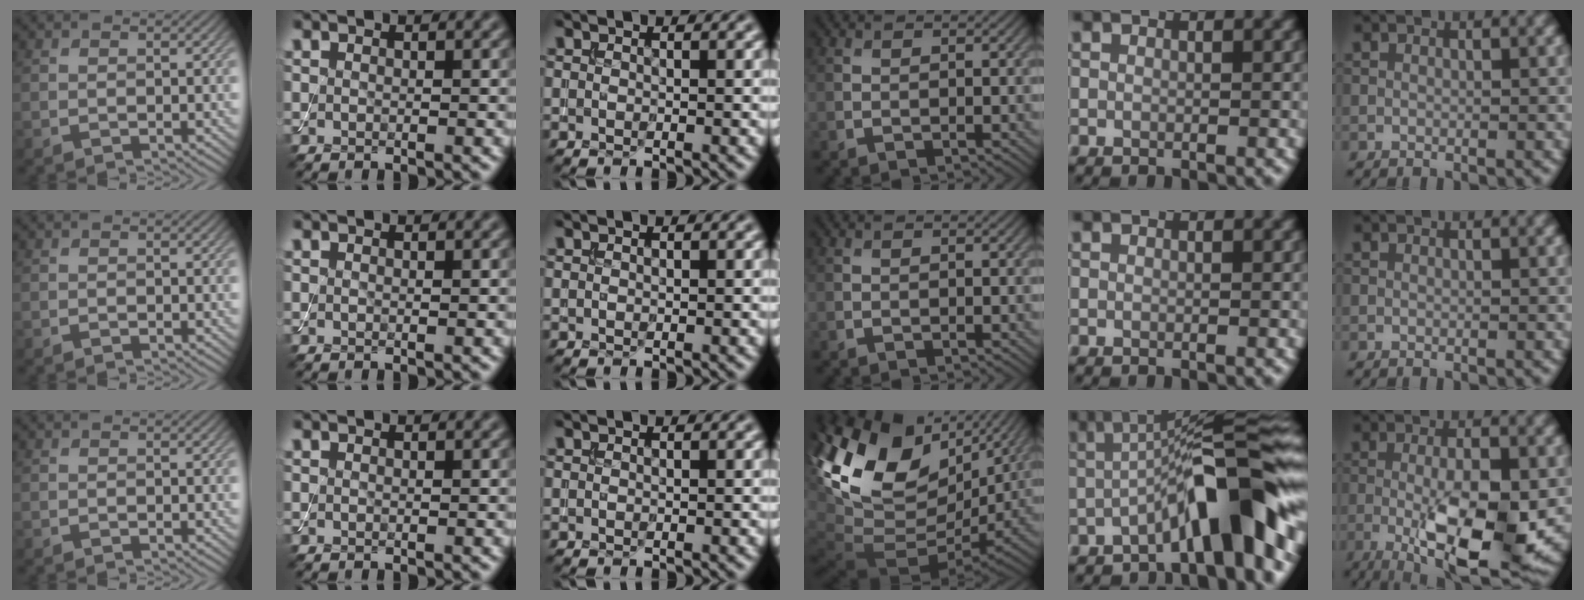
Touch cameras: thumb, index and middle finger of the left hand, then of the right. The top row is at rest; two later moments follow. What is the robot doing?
{"motion": "assemble", "object": "toy tower of hanoi"}